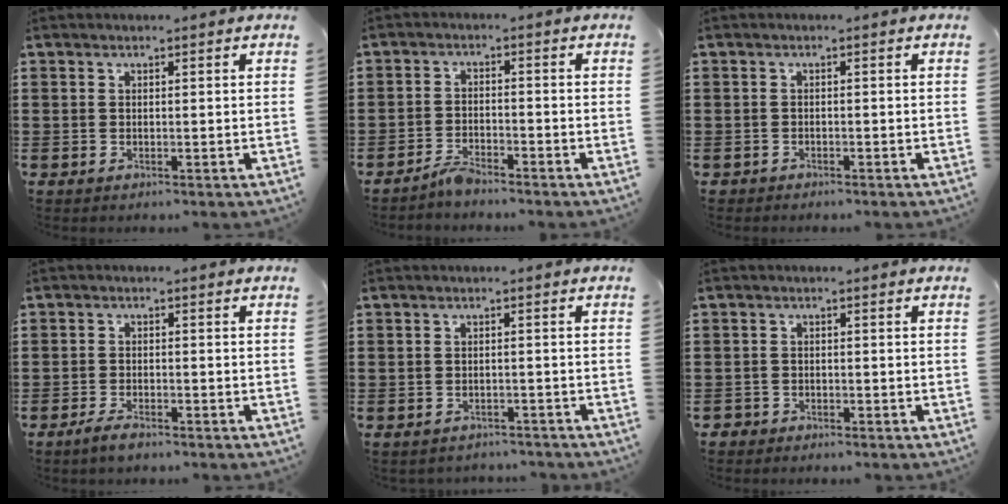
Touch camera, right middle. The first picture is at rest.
{"total": 2.7, "force": [-2.6, 0.3, 0.8], "torque": [-0.024, 0.004, -0.054]}
{"total": 0.9, "force": [-0.8, 0.3, 0.0], "torque": [-0.002, 0.001, -0.018]}
{"total": 2.3, "force": [-1.8, 0.6, 1.3], "torque": [-0.030, 0.000, -0.036]}
{"total": 1.6, "force": [-1.6, 0.3, 0.0], "torque": [-0.005, 0.000, -0.034]}
{"total": 1.4, "force": [-1.3, 0.5, -0.1], "torque": [-0.002, 0.002, -0.032]}